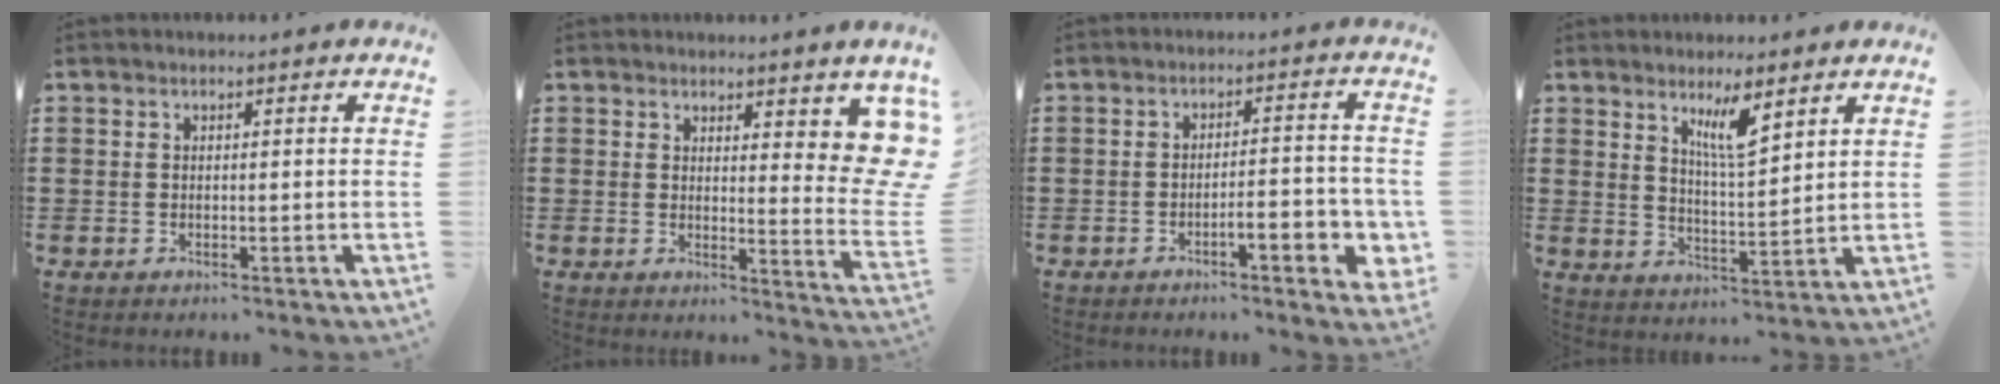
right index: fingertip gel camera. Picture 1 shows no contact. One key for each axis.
{"total": 5.9, "fx": 4.4, "fy": 1.7, "fz": 3.6, "tx": -0.046, "ty": -0.025, "tz": 0.075}
{"total": 5.1, "fx": -2.3, "fy": 1.2, "fz": 4.4, "tx": -0.072, "ty": 0.001, "tz": -0.039}
{"total": 5.6, "fx": 3.9, "fy": 0.9, "fz": 4.0, "tx": -0.081, "ty": -0.007, "tz": 0.065}